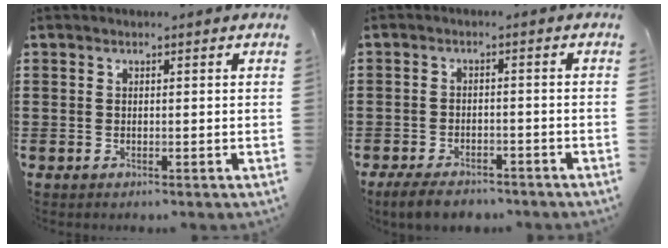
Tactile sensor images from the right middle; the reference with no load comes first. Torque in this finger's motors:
{"motor_torque": [1.61, 0.20, 0.43, 0.13]}